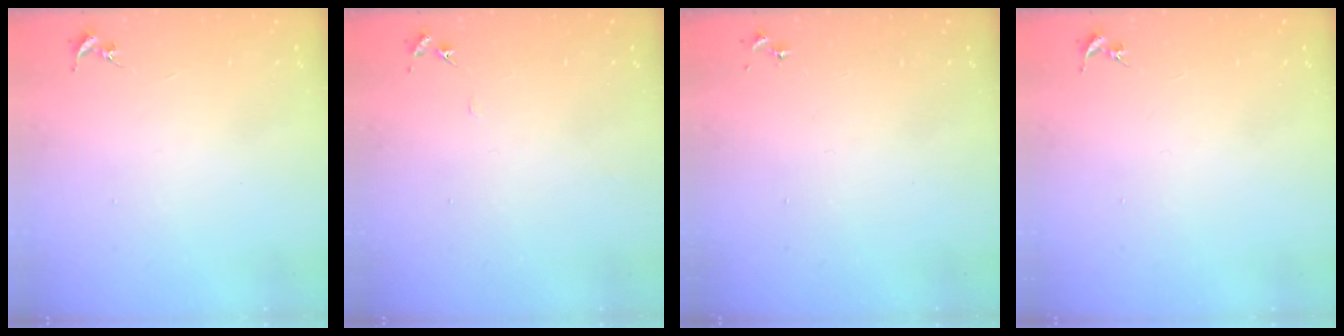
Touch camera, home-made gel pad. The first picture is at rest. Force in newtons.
{"total": 4.0, "press": 4.0, "slide": 0.5}
{"total": 0.0}
{"total": 0.0}